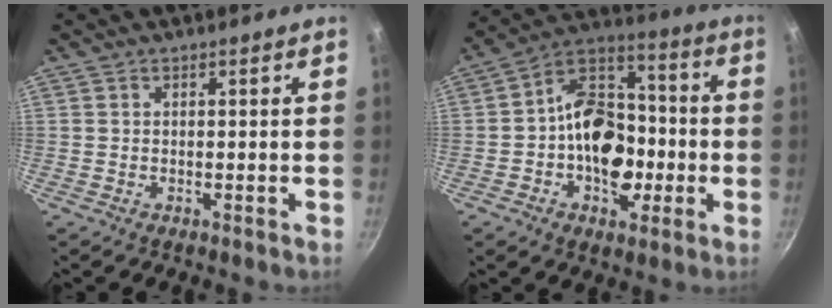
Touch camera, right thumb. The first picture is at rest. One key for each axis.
{"total": 16.7, "fx": -2.8, "fy": 11.9, "fz": 11.4, "tx": -0.131, "ty": 0.043, "tz": -0.061}